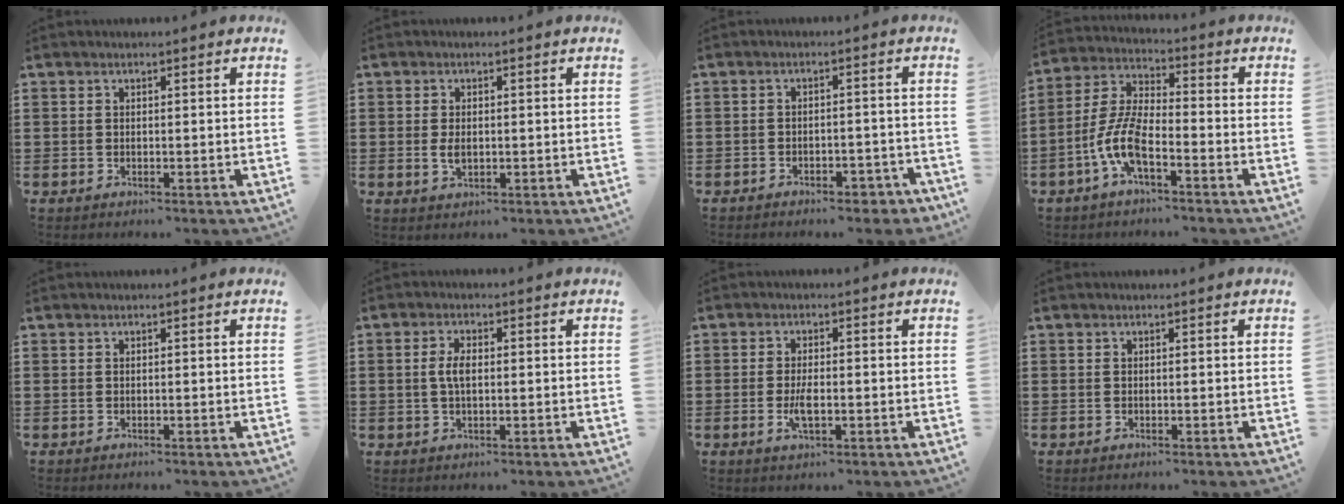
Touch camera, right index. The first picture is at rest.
{"total": 2.3, "force": [-0.1, 1.3, 1.9], "torque": [-0.043, -0.001, -0.003]}
{"total": 2.7, "force": [-2.6, 0.6, 0.6], "torque": [-0.016, 0.000, -0.052]}
{"total": 7.8, "force": [-3.9, 2.3, 6.4], "torque": [-0.162, -0.010, -0.081]}
{"total": 0.0}
{"total": 3.4, "force": [0.2, 1.4, 3.1], "torque": [-0.069, 0.001, -0.001]}
{"total": 3.5, "force": [-0.8, 1.1, 3.3], "torque": [-0.072, -0.007, -0.016]}
{"total": 0.0}